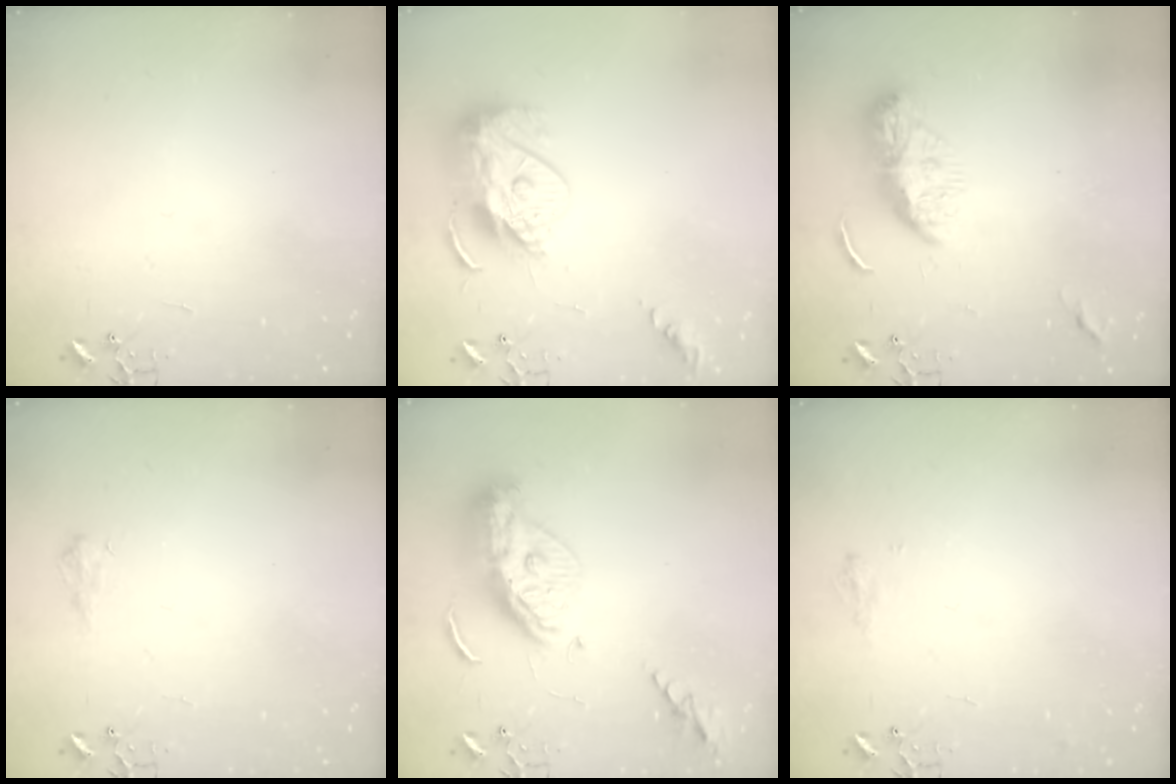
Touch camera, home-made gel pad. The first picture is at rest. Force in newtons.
{"total": 14.0, "press": 13.9, "slide": 1.4}
{"total": 12.5, "press": 12.5, "slide": 1.1}
{"total": 6.8, "press": 6.8, "slide": 0.8}
{"total": 14.7, "press": 14.6, "slide": 1.6}
{"total": 7.7, "press": 7.7, "slide": 0.9}